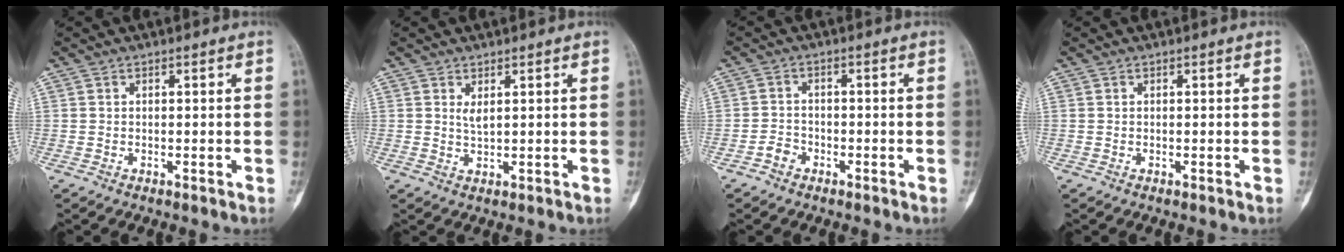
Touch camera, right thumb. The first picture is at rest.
{"total": 1.7, "force": [0.8, 0.5, 1.4], "torque": [-0.028, -0.010, 0.019]}
{"total": 2.5, "force": [-1.6, 1.8, 0.7], "torque": [-0.009, 0.013, -0.032]}
{"total": 0.0}